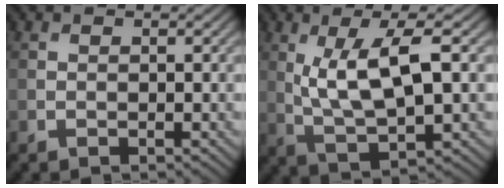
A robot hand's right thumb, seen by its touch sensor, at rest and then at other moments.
{"total": 9.2, "force": [1.7, 2.8, 8.6], "torque": [-0.167, 0.008, 0.034]}